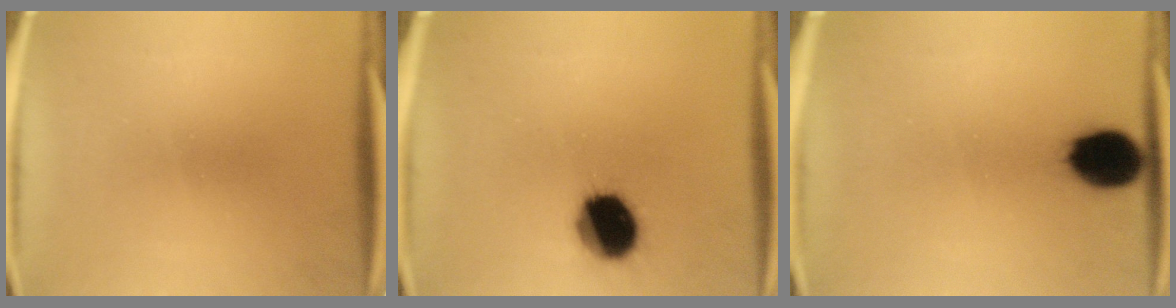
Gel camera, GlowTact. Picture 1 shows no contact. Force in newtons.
{"total": 13.9}
{"total": 11.2}